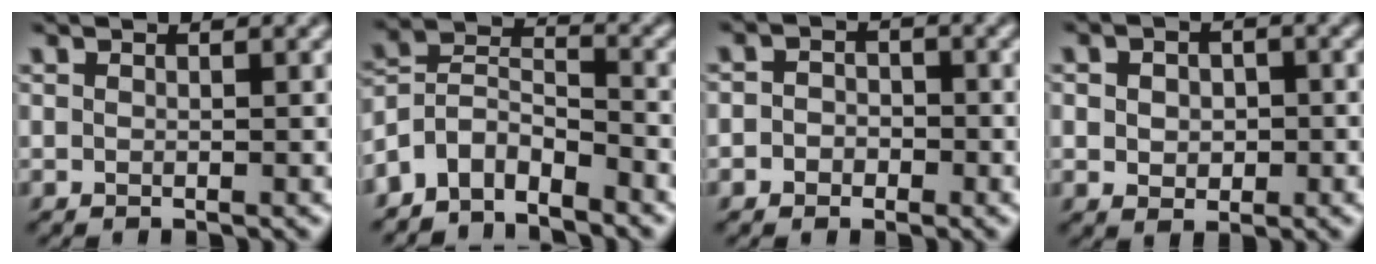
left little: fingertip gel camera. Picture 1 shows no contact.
{"total": 4.8, "force": [-4.0, 1.9, 1.8], "torque": [-0.031, 0.005, -0.086]}
{"total": 2.5, "force": [-0.8, 2.2, 0.8], "torque": [0.012, 0.007, -0.038]}
{"total": 3.5, "force": [0.1, 2.6, 2.4], "torque": [-0.035, 0.011, -0.009]}